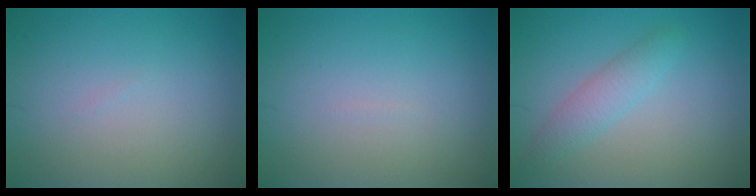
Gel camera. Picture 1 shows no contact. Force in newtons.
{"total": 0.0}
{"total": 2.3, "press": 2.3, "slide": 0.1}